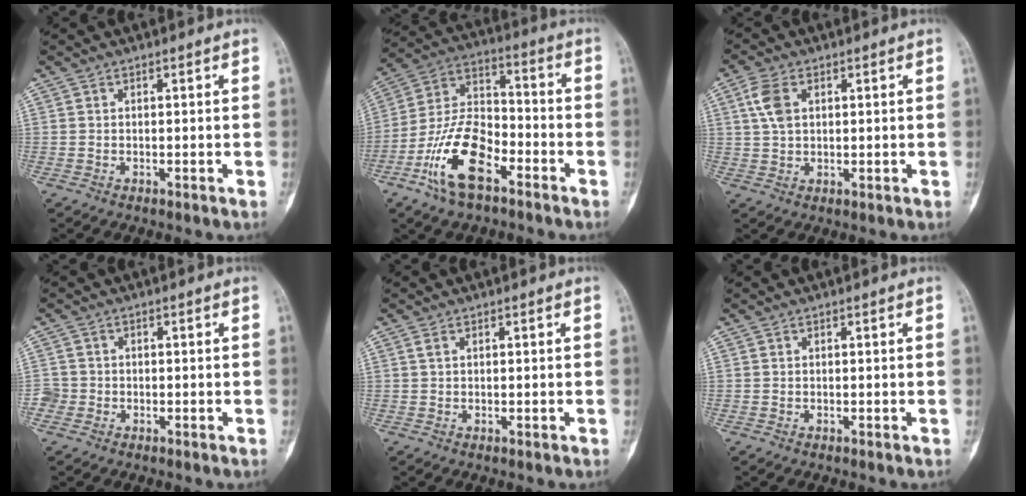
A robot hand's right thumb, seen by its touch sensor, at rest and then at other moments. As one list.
[{"total": 15.4, "force": [-7.8, 7.4, 11.0], "torque": [-0.200, 0.052, -0.153]}, {"total": 5.0, "force": [1.6, 2.9, 3.7], "torque": [-0.079, 0.006, 0.032]}, {"total": 2.5, "force": [-1.1, 2.2, 0.4], "torque": [-0.002, 0.013, -0.027]}, {"total": 1.0, "force": [0.2, 0.4, 0.9], "torque": [-0.018, 0.003, 0.007]}, {"total": 0.0}]